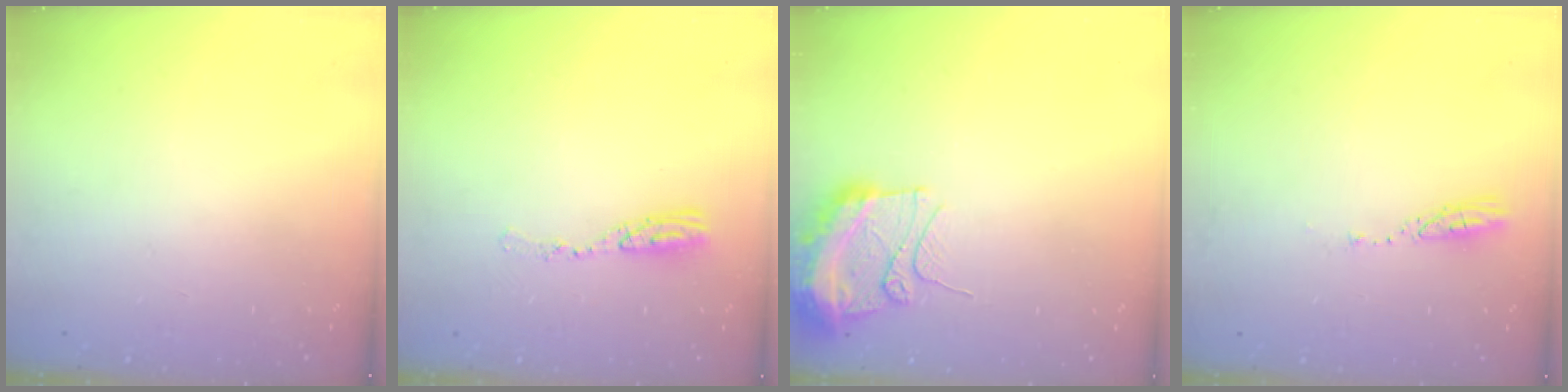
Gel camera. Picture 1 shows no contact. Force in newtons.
{"total": 8.1, "press": 8.1, "slide": 0.6}
{"total": 12.4, "press": 12.3, "slide": 1.6}
{"total": 3.5, "press": 3.4, "slide": 0.3}